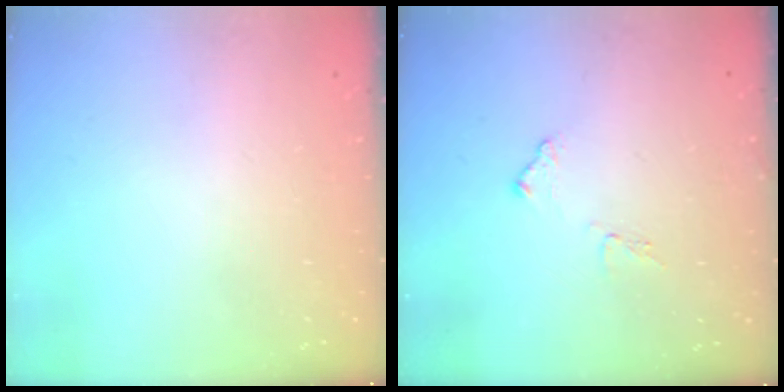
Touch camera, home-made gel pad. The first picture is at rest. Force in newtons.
{"total": 8.0, "press": 8.0, "slide": 0.4}